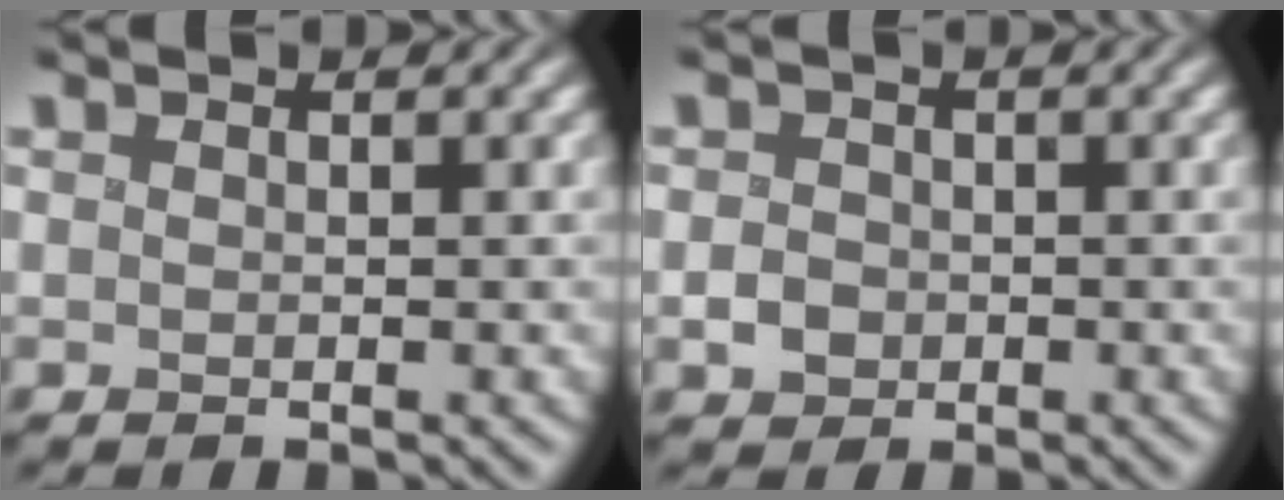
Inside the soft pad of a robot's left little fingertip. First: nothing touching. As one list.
[{"total": 1.7, "force": [-0.8, 1.5, 0.4], "torque": [-0.003, -0.005, -0.014]}]